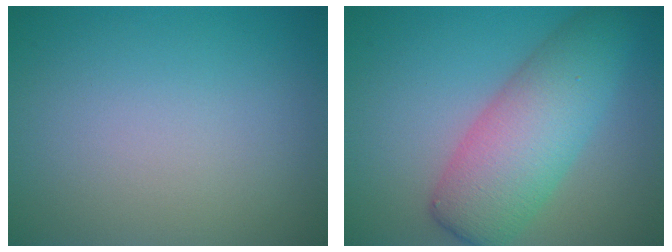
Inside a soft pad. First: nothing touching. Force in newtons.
{"total": 7.6, "press": 7.6, "slide": 0.2}